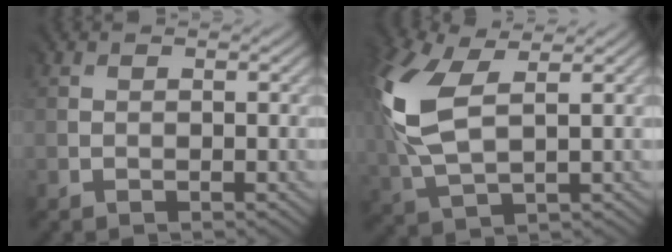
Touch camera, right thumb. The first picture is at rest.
{"total": 11.6, "force": [3.3, 6.0, 9.4], "torque": [-0.274, 0.007, 0.065]}